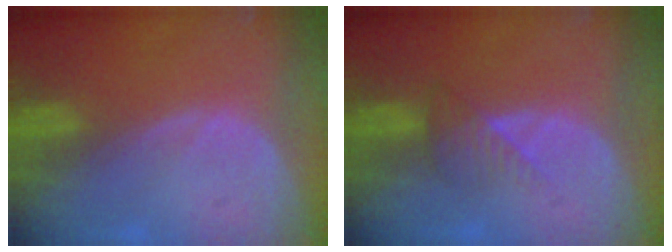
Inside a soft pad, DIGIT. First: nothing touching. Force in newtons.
{"total": 3.4, "press": 3.2, "slide": 1.1}